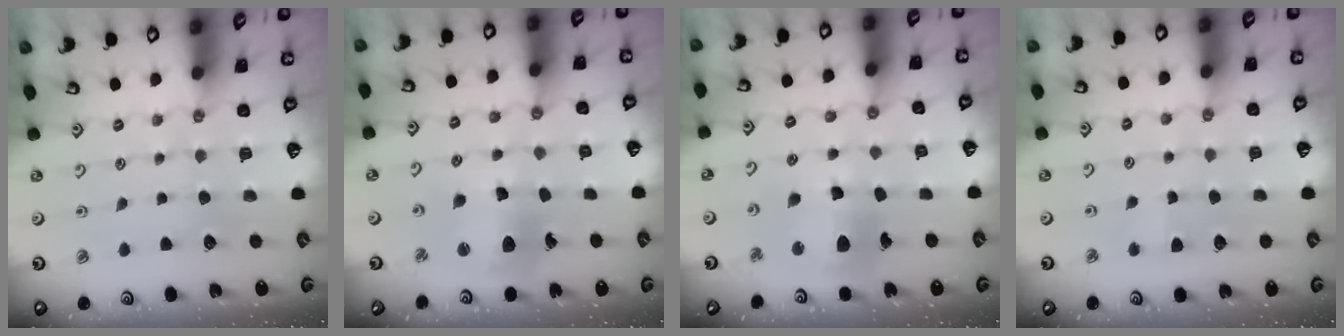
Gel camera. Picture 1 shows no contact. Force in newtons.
{"total": 11.0, "press": 10.7, "slide": 2.4}
{"total": 12.6, "press": 12.5, "slide": 1.5}
{"total": 2.9, "press": 2.8, "slide": 0.4}